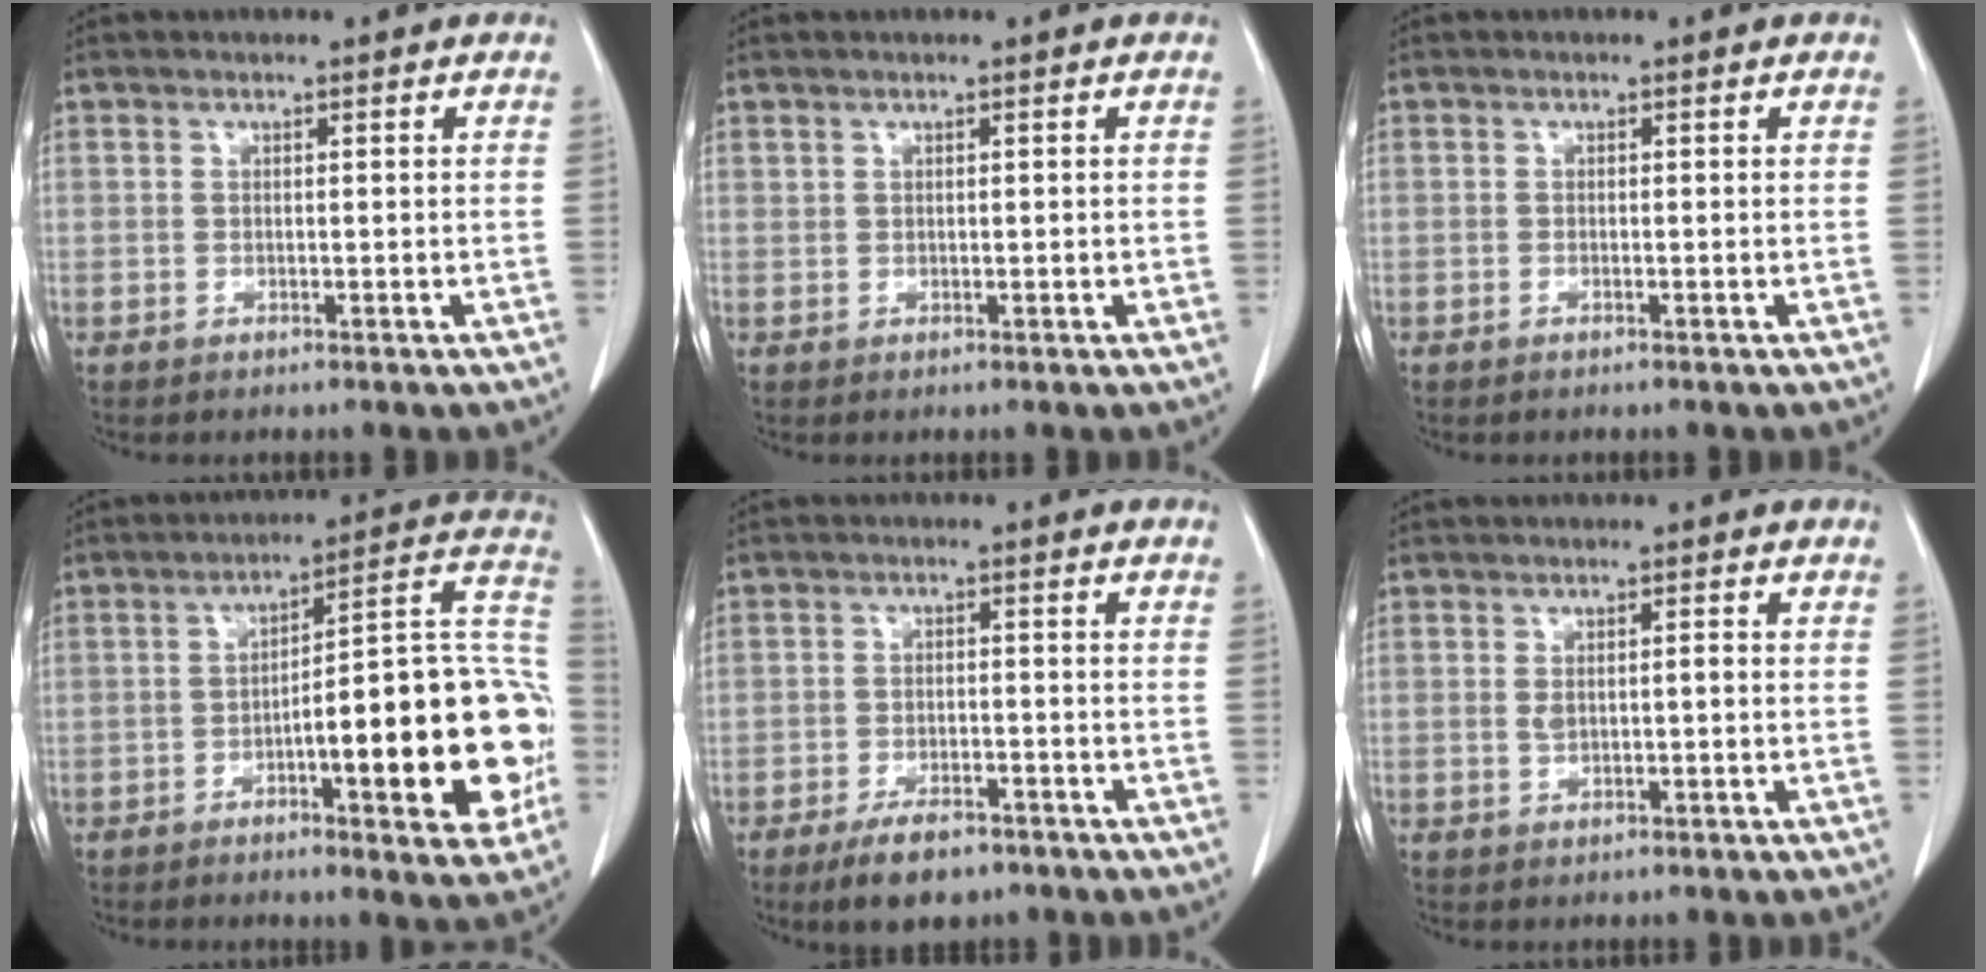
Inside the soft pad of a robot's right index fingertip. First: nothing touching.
{"total": 0.7, "force": [0.4, 0.3, 0.3], "torque": [-0.003, -0.001, 0.010]}
{"total": 0.0}
{"total": 20.9, "force": [-4.7, 3.9, 19.9], "torque": [-0.209, 0.035, -0.058]}
{"total": 6.1, "force": [-4.4, 2.4, 3.4], "torque": [-0.061, -0.002, -0.069]}
{"total": 2.1, "force": [-0.1, 0.9, 1.9], "torque": [-0.039, 0.008, 0.004]}